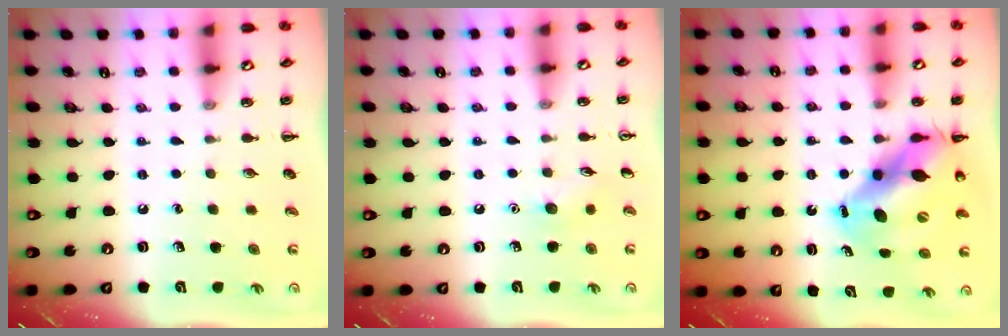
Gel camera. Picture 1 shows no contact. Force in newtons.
{"total": 5.1, "press": 4.9, "slide": 1.3}
{"total": 12.8, "press": 12.4, "slide": 3.4}